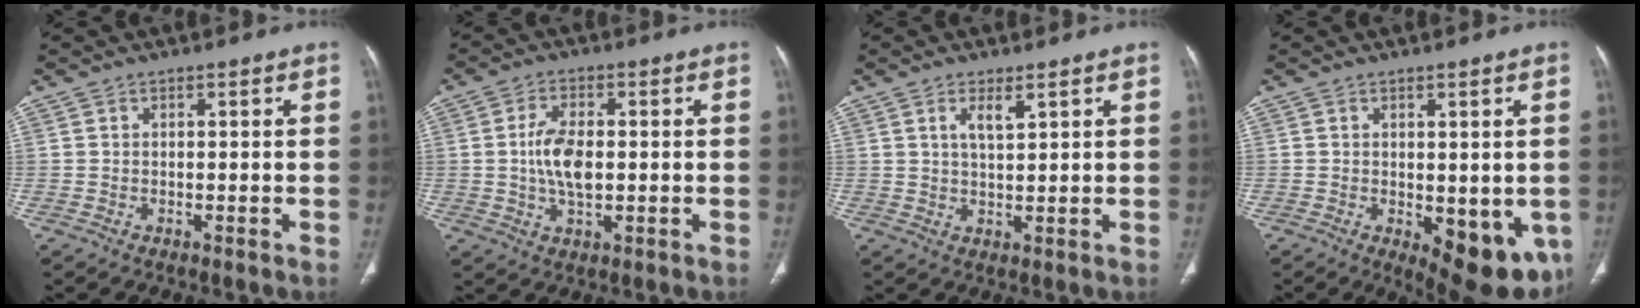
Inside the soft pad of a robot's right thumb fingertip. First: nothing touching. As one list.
[{"total": 7.2, "force": [0.0, 3.6, 6.2], "torque": [-0.120, 0.001, -0.002]}, {"total": 3.3, "force": [1.8, 1.0, 2.6], "torque": [-0.047, -0.013, 0.033]}, {"total": 12.8, "force": [-3.4, 5.8, 10.9], "torque": [-0.116, -0.020, -0.030]}]